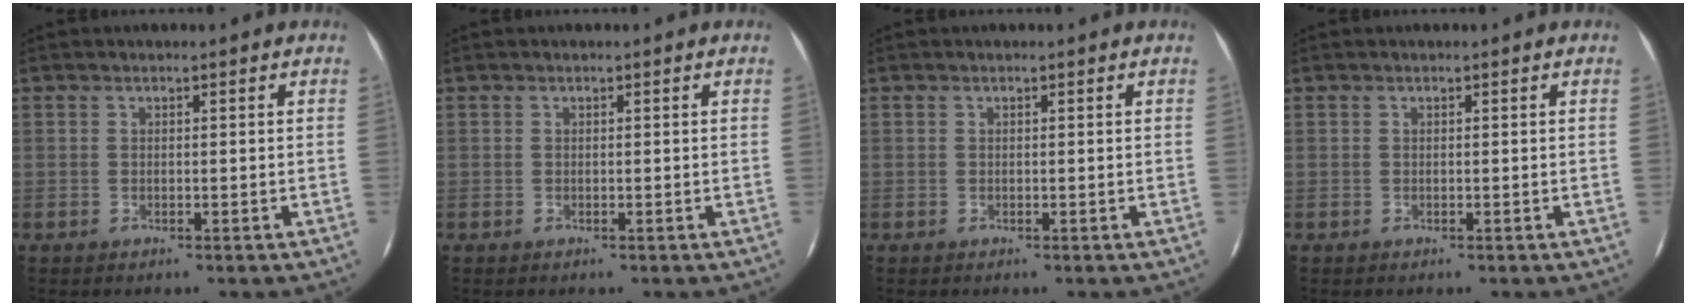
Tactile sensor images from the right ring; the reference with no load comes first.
{"total": 0.0}
{"total": 0.0}
{"total": 0.0}